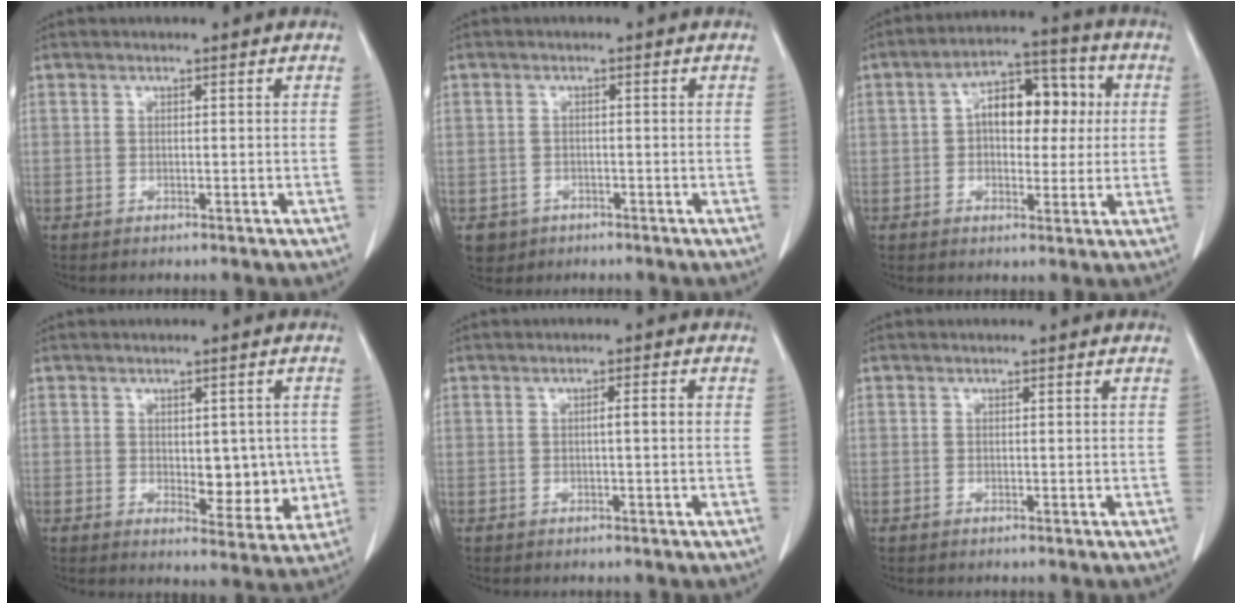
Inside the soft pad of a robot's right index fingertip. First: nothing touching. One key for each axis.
{"total": 3.1, "fx": -1.3, "fy": 2.8, "fz": 0.1, "tx": 0.004, "ty": 0.008, "tz": -0.016}
{"total": 10.2, "fx": 1.5, "fy": 5.3, "fz": 8.6, "tx": -0.132, "ty": 0.040, "tz": 0.025}
{"total": 7.5, "fx": -0.1, "fy": 4.0, "fz": 6.4, "tx": -0.063, "ty": -0.002, "tz": 0.012}
{"total": 1.8, "fx": 0.1, "fy": 0.1, "fz": 1.8, "tx": -0.026, "ty": 0.006, "tz": 0.003}
{"total": 0.0}